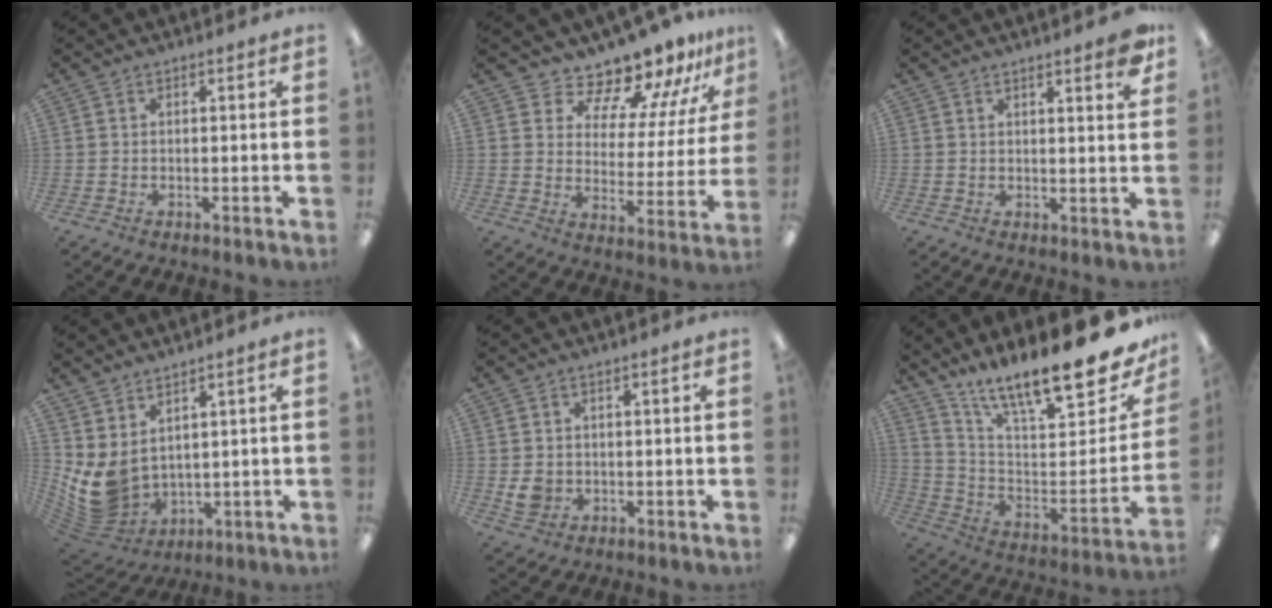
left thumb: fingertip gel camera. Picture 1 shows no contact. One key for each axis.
{"total": 12.5, "fx": 11.9, "fy": 3.1, "fz": 2.4, "tx": -0.050, "ty": -0.114, "tz": 0.210}
{"total": 4.7, "fx": 3.5, "fy": 0.6, "fz": 3.1, "tx": -0.036, "ty": -0.024, "tz": 0.055}
{"total": 7.6, "fx": 2.7, "fy": 5.4, "fz": 4.7, "tx": -0.126, "ty": -0.032, "tz": 0.062}
{"total": 3.5, "fx": 0.3, "fy": 3.0, "fz": 1.8, "tx": -0.023, "ty": -0.005, "tz": 0.003}
{"total": 18.2, "fx": 14.4, "fy": 2.9, "fz": 10.8, "tx": -0.157, "ty": -0.115, "tz": 0.232}